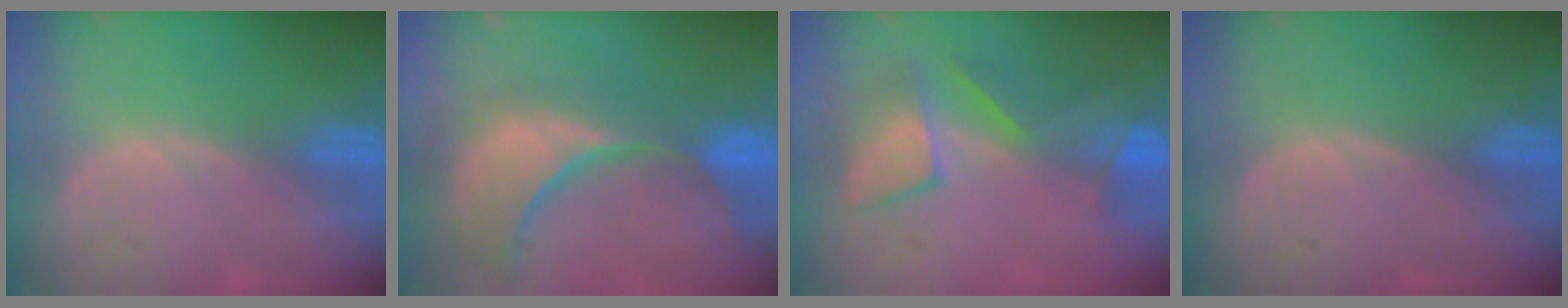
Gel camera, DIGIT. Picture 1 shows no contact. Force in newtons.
{"total": 15.3, "press": 12.1, "slide": 9.3}
{"total": 7.8, "press": 7.6, "slide": 1.6}
{"total": 0.0}